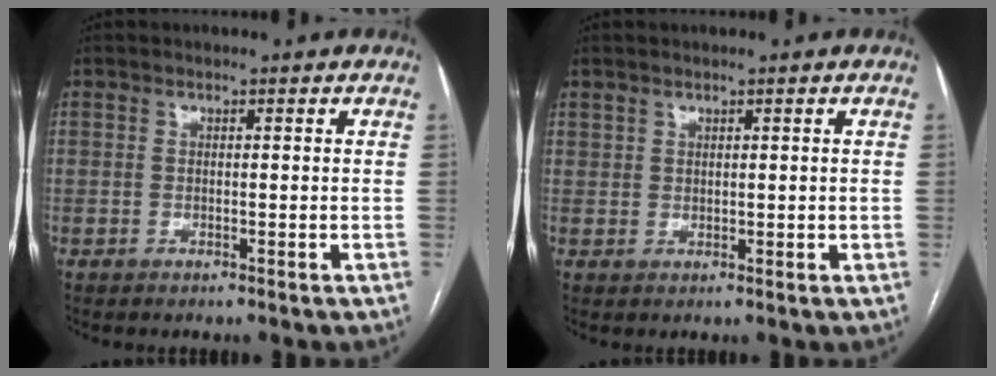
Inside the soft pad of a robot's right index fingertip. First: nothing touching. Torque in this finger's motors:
{"motor_torque": [-0.07, 0.28, 0.02, 0.00]}